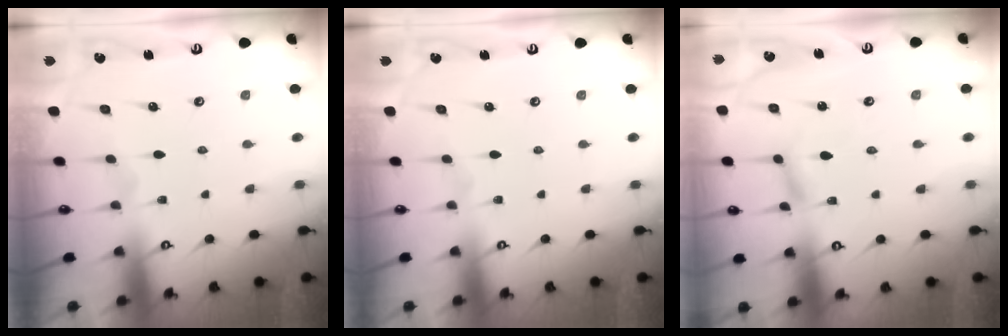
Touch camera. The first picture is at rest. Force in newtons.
{"total": 0.0}
{"total": 2.1, "press": 2.1, "slide": 0.2}